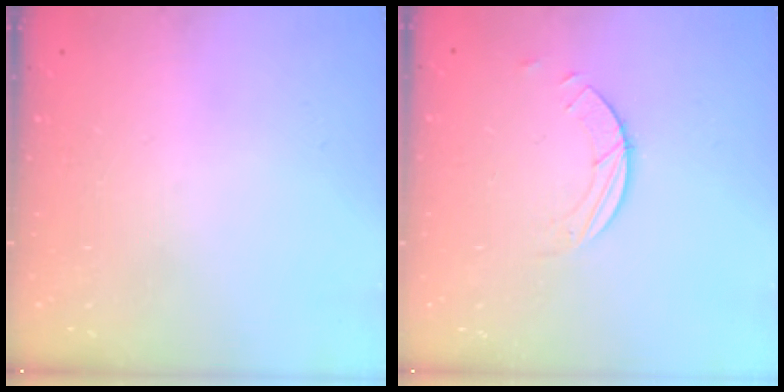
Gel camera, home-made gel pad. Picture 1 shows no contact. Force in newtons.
{"total": 1.5, "press": 1.5, "slide": 0.1}